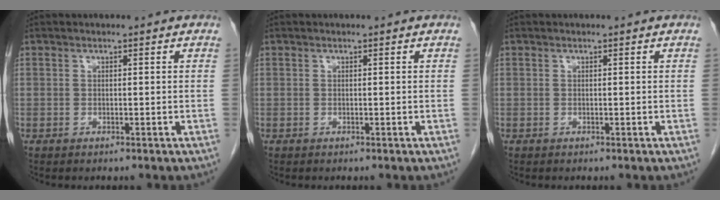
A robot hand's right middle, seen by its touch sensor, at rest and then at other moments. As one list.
[{"total": 0.0}, {"total": 0.0}]